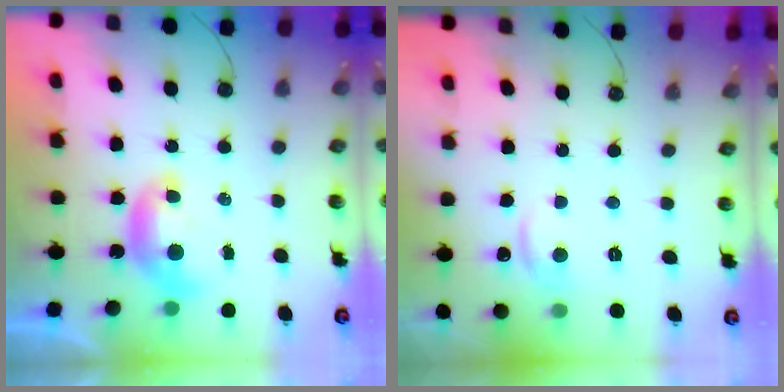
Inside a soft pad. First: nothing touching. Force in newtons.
{"total": 1.6, "press": 1.3, "slide": 0.8}